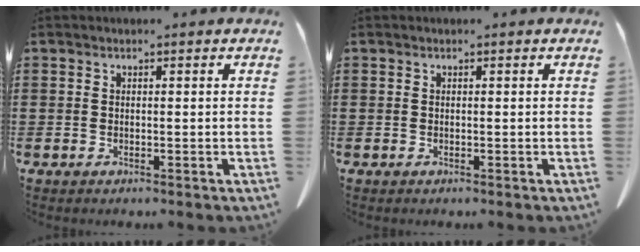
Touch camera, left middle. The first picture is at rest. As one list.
[{"total": 0.0}]